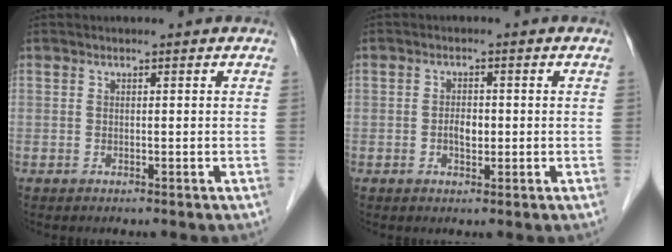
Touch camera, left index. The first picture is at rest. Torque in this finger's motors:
{"motor_torque": [0.06, 0.05, 0.04, 0.01]}